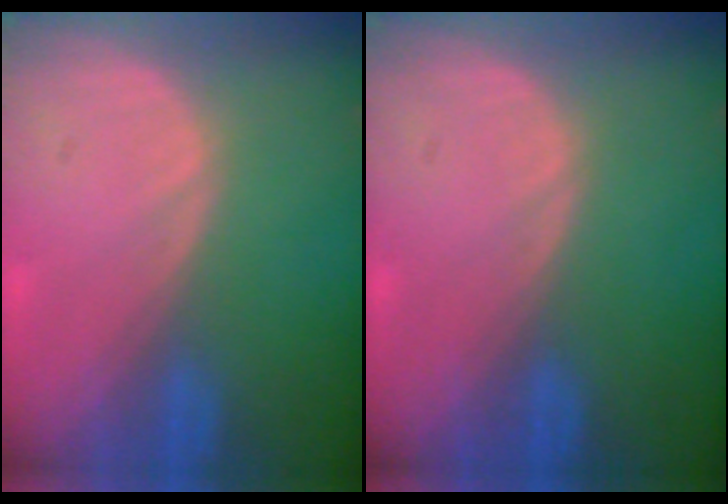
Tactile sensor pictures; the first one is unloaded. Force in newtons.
{"total": 0.0}